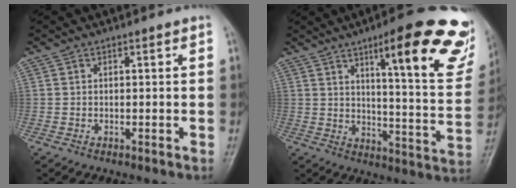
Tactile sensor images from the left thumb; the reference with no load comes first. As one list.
[{"total": 23.6, "force": [13.3, 4.9, 18.8], "torque": [-0.219, -0.058, 0.177]}]